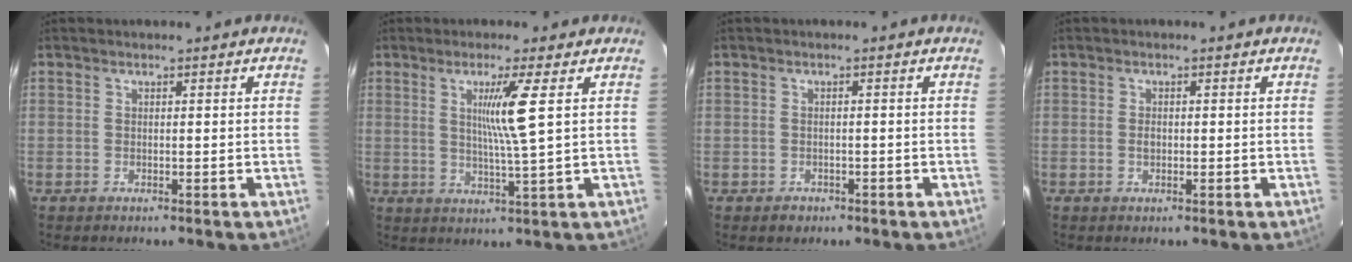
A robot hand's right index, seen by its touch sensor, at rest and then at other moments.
{"total": 6.4, "force": [1.8, -1.6, 6.0], "torque": [-0.110, -0.013, 0.035]}
{"total": 1.7, "force": [-1.0, 1.3, 0.3], "torque": [-0.006, 0.003, -0.011]}
{"total": 1.0, "force": [-0.2, 0.6, 0.8], "torque": [-0.018, 0.001, -0.002]}